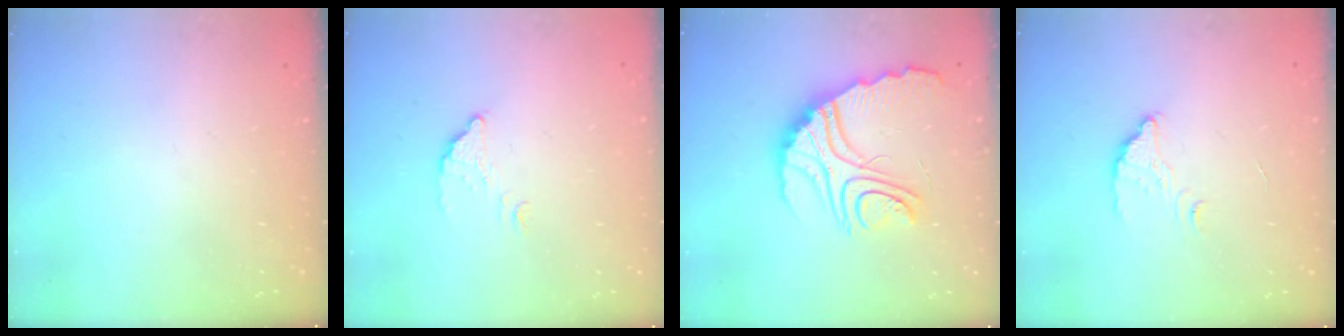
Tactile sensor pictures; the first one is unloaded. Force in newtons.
{"total": 2.9, "press": 2.9, "slide": 0.1}
{"total": 15.5, "press": 15.4, "slide": 1.5}
{"total": 2.7, "press": 2.7, "slide": 0.2}